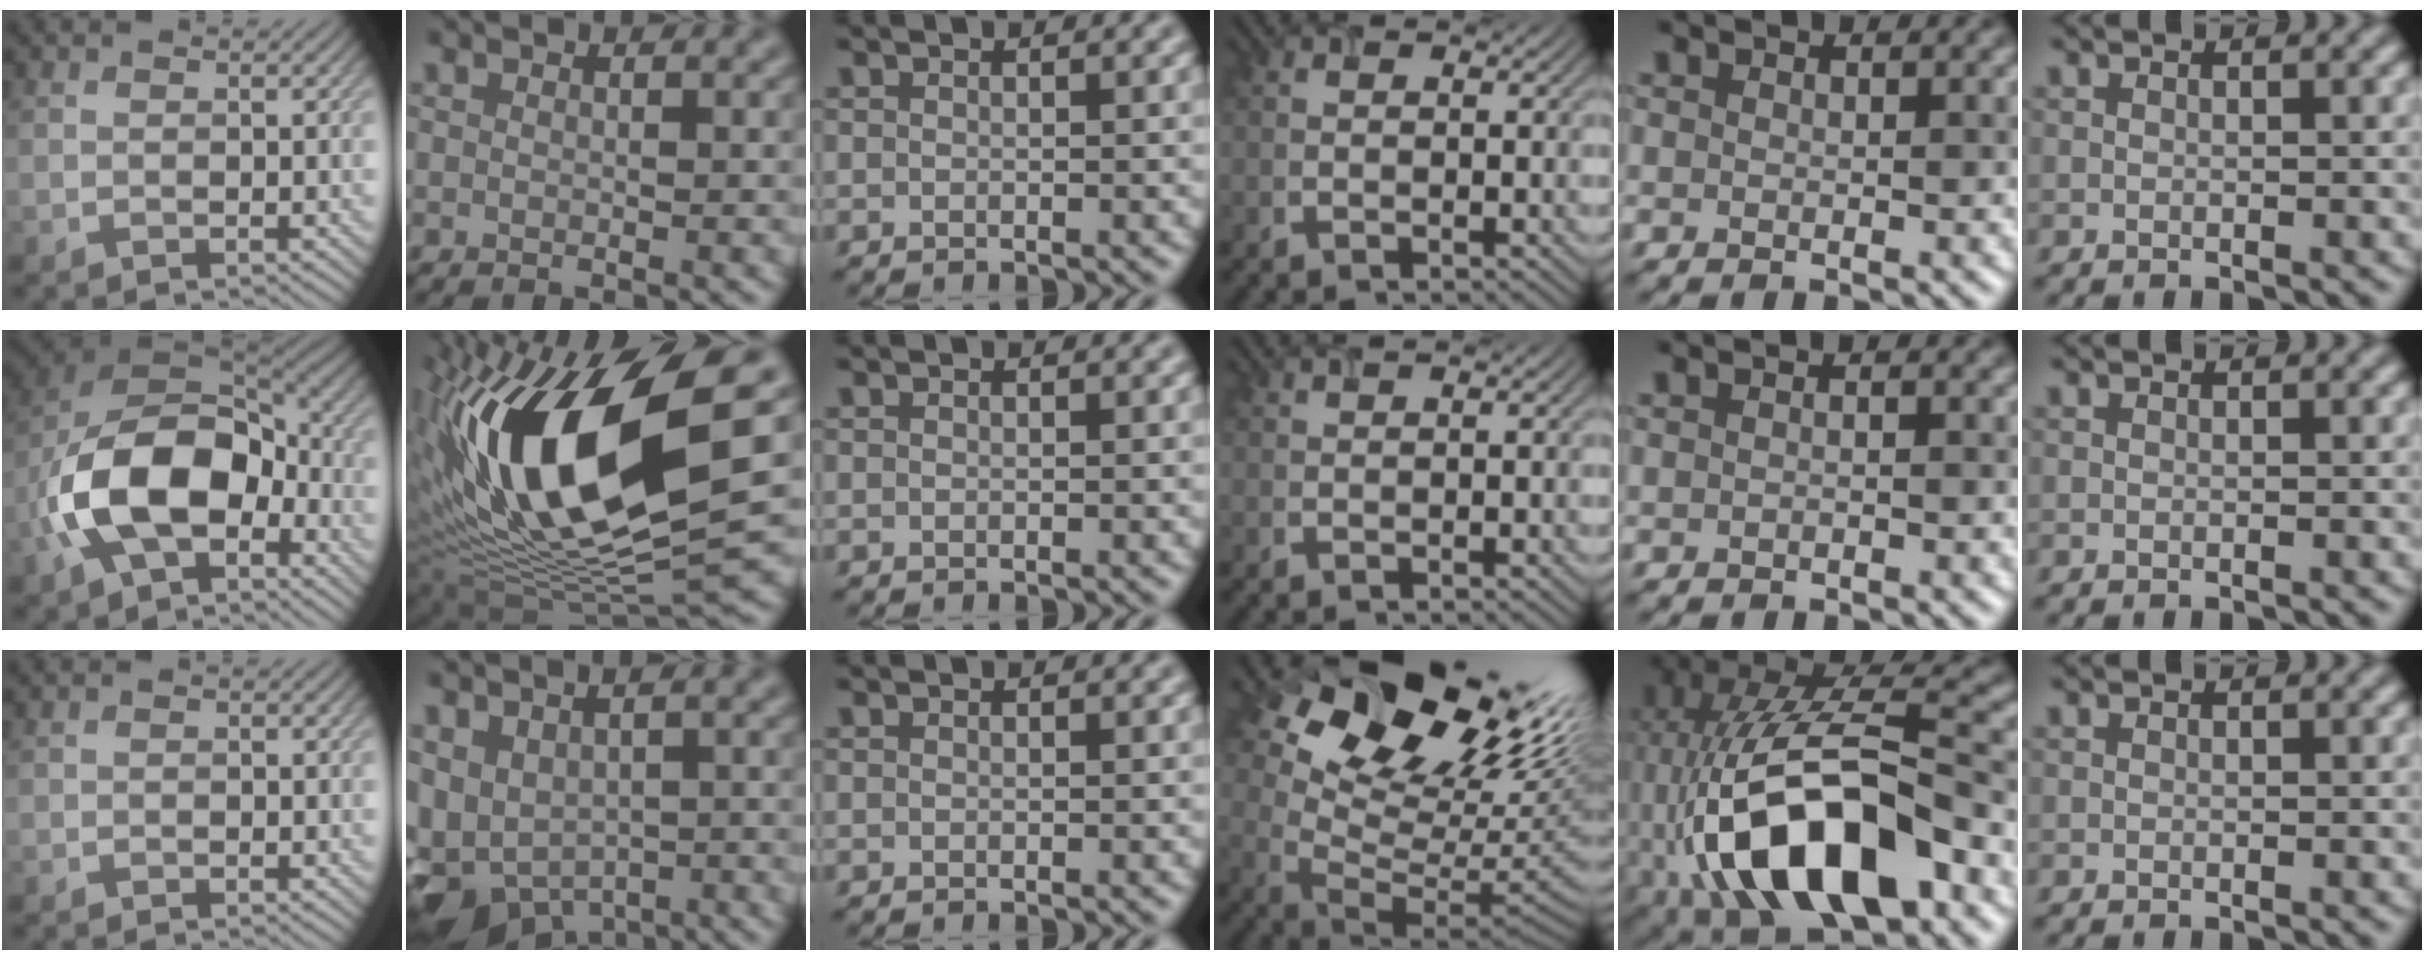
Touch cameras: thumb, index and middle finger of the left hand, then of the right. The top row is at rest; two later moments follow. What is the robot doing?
{"motion": "extract", "object": "airpods case & airpods"}